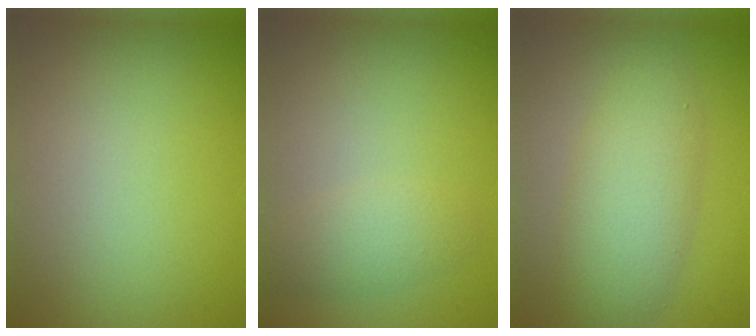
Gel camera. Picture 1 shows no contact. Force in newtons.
{"total": 2.2, "press": 2.2, "slide": 0.2}
{"total": 5.3, "press": 5.3, "slide": 0.3}